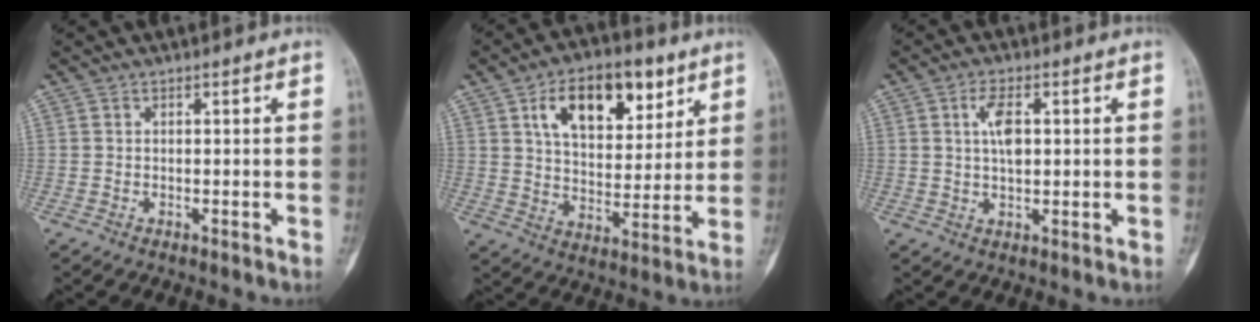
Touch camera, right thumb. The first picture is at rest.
{"total": 16.3, "force": [7.8, 9.0, 11.1], "torque": [-0.128, -0.022, 0.129]}
{"total": 5.1, "force": [1.2, 2.5, 4.3], "torque": [-0.075, 0.002, 0.019]}